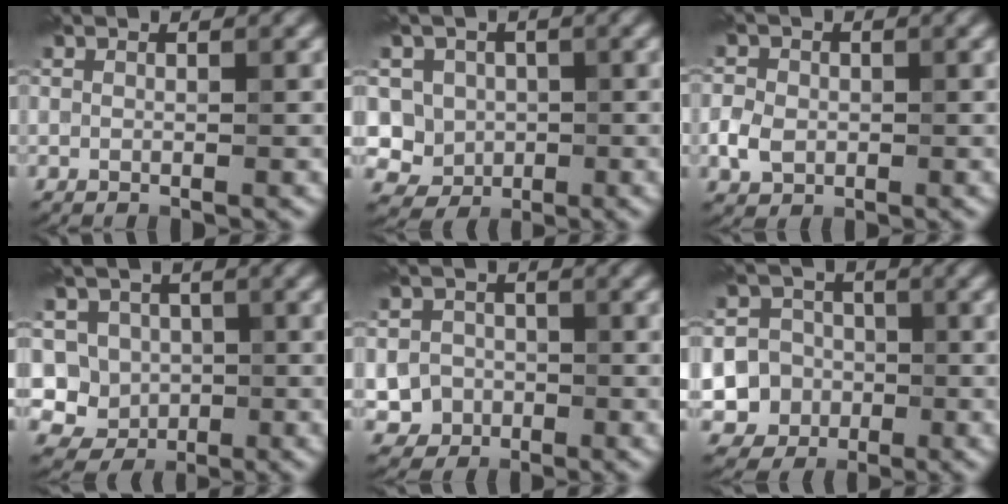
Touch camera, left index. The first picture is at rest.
{"total": 4.9, "force": [0.6, 4.5, 1.6], "torque": [-0.013, 0.006, -0.011]}
{"total": 2.7, "force": [-0.6, 2.3, 1.4], "torque": [-0.027, 0.000, -0.015]}
{"total": 5.7, "force": [0.2, 5.5, 1.7], "torque": [-0.006, 0.009, -0.026]}
{"total": 4.5, "force": [-1.7, 4.1, 0.8], "torque": [0.020, -0.003, -0.043]}
{"total": 10.4, "force": [-3.1, 9.6, 2.2], "torque": [-0.050, -0.016, -0.073]}